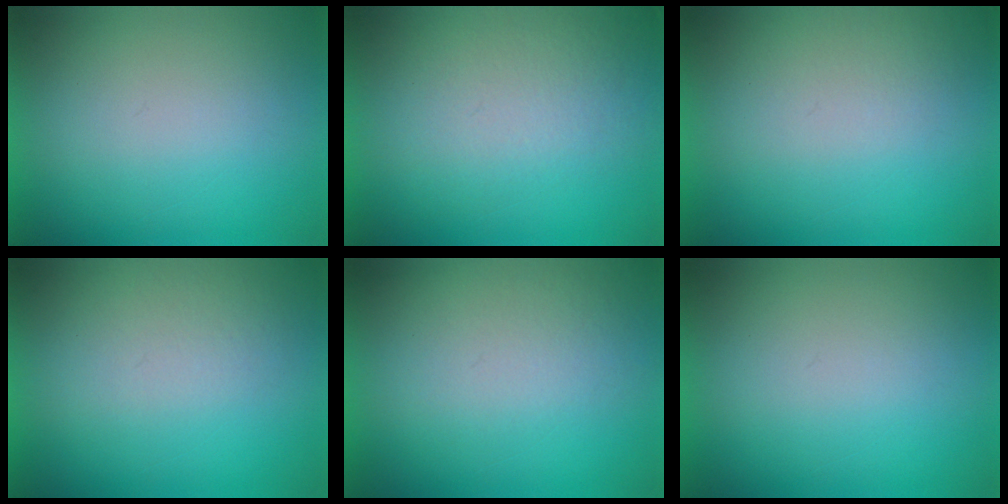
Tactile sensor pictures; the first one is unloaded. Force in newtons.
{"total": 5.5}
{"total": 1.8}
{"total": 4.5}
{"total": 3.7}
{"total": 0.0}